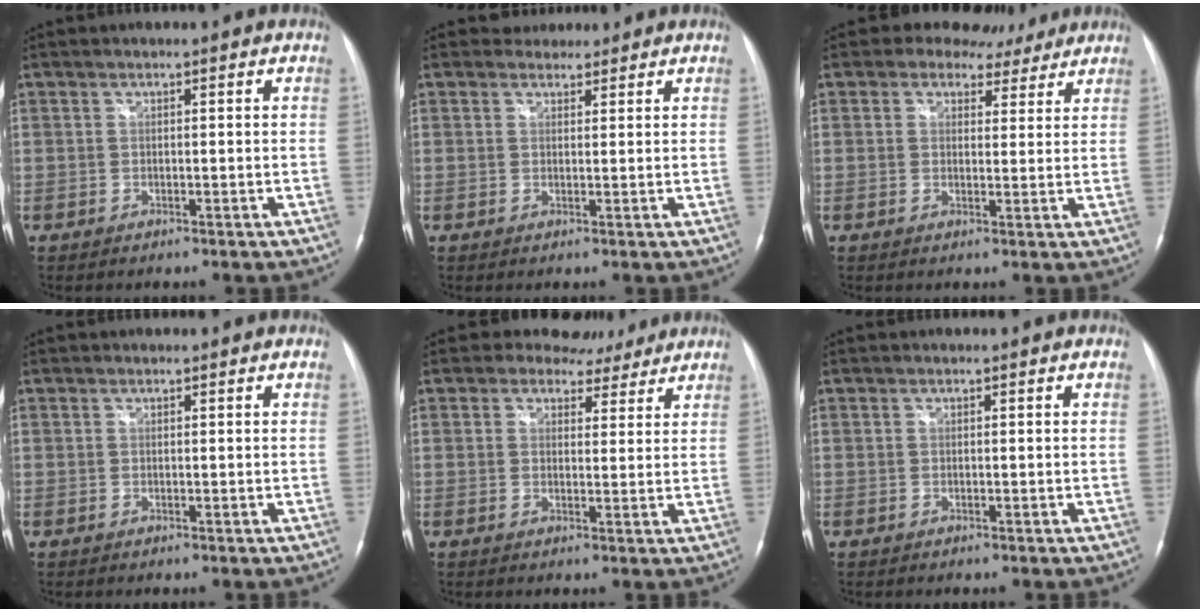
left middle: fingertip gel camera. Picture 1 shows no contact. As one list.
[{"total": 2.4, "force": [2.1, 1.2, -0.2], "torque": [0.001, 0.007, 0.029]}, {"total": 6.5, "force": [5.1, 3.8, 1.4], "torque": [-0.018, 0.013, 0.060]}, {"total": 0.0}, {"total": 5.9, "force": [4.9, 3.3, 0.8], "torque": [-0.008, 0.003, 0.055]}, {"total": 0.0}]